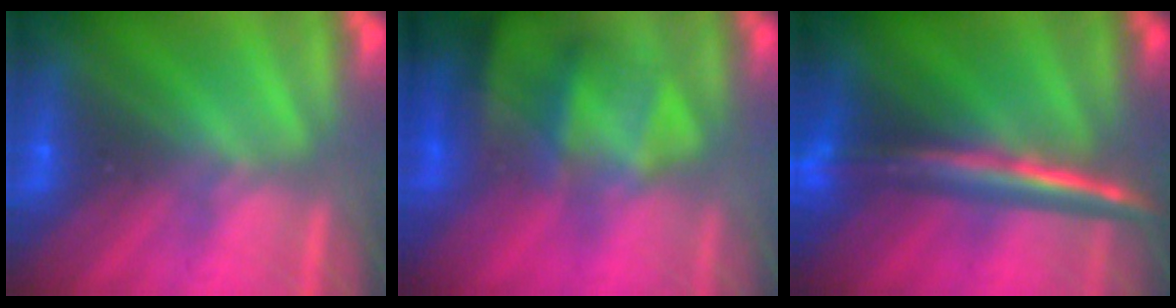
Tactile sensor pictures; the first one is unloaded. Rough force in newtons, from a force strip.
{"total": 4.7}
{"total": 2.9}